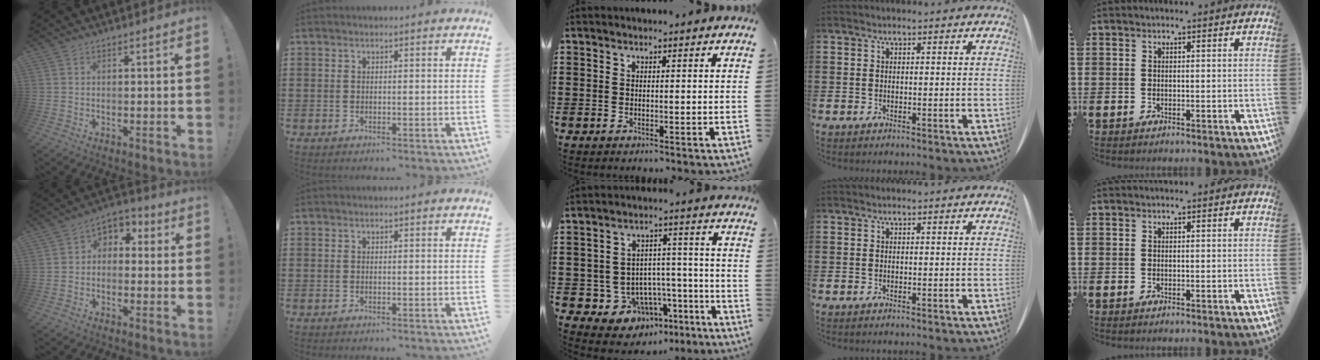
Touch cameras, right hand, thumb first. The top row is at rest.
{"thumb": {"total": 4.7, "force": [-1.4, 3.8, 2.3], "torque": [-0.035, 0.018, -0.022]}, "middle": {"total": 6.9, "force": [-4.0, 5.4, 1.3], "torque": [-0.041, 0.024, -0.069]}}